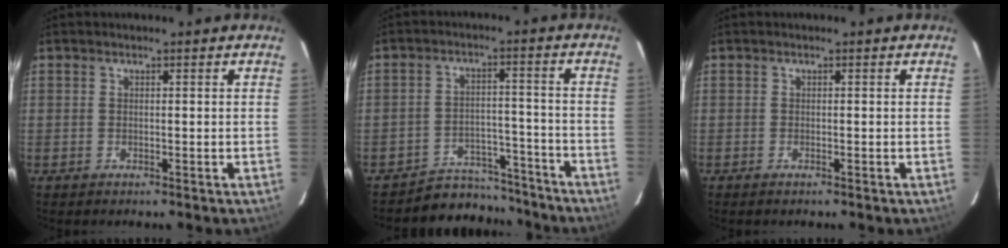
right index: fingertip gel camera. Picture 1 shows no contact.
{"total": 10.8, "force": [-9.9, 4.3, 0.7], "torque": [-0.022, 0.040, -0.135]}
{"total": 0.5, "force": [-0.5, 0.1, 0.2], "torque": [-0.004, -0.002, -0.009]}